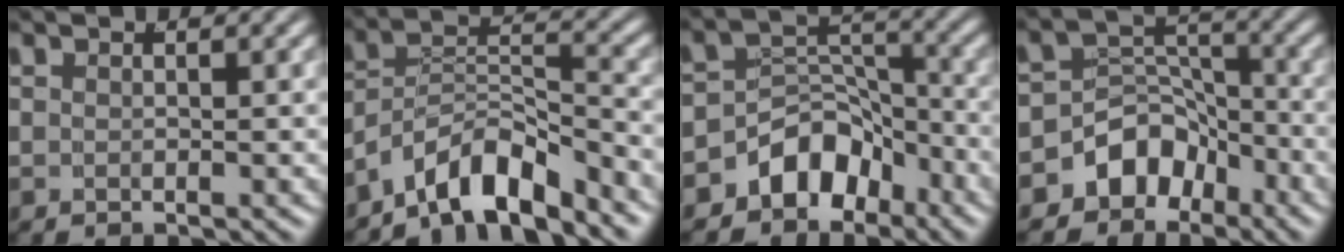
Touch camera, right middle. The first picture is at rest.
{"total": 7.6, "force": [-4.9, 4.1, 4.1], "torque": [-0.059, -0.004, -0.085]}
{"total": 7.6, "force": [-4.3, 5.5, 3.0], "torque": [-0.048, -0.005, -0.079]}
{"total": 8.6, "force": [-4.2, 6.8, 3.2], "torque": [-0.058, -0.012, -0.080]}